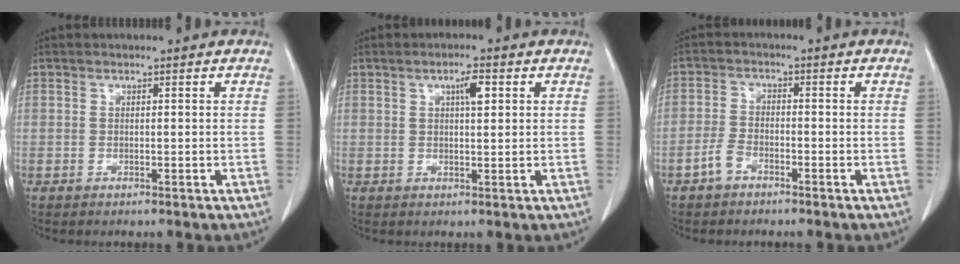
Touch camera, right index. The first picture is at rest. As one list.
[{"total": 3.1, "force": [1.2, 0.6, 2.8], "torque": [-0.049, 0.002, 0.019]}, {"total": 3.1, "force": [-2.1, 1.6, 1.7], "torque": [-0.037, 0.005, -0.039]}]